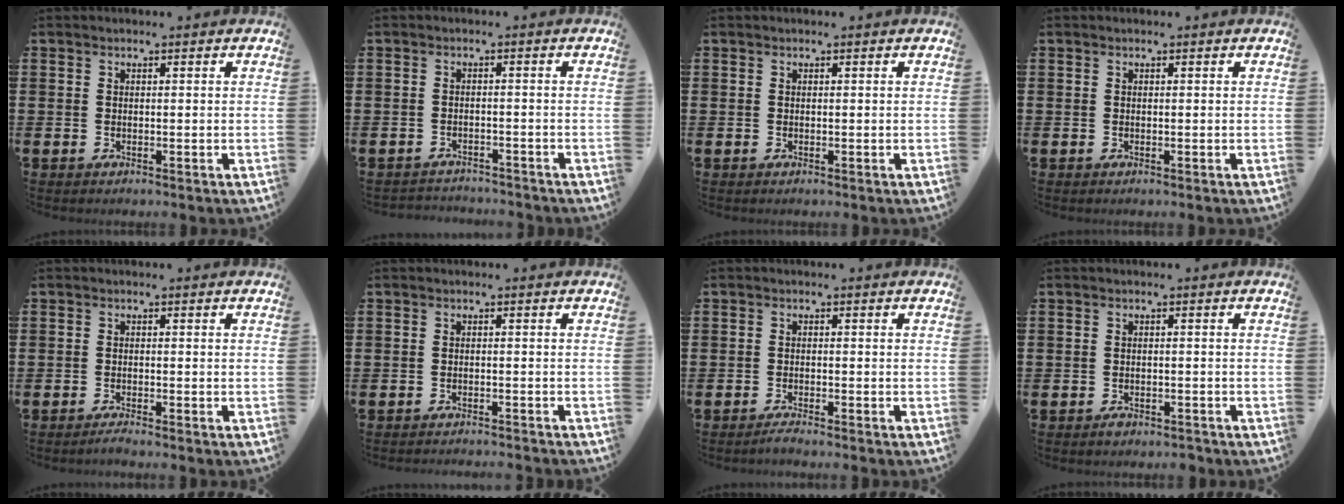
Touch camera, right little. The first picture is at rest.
{"total": 1.7, "force": [-1.7, 0.1, -0.3], "torque": [-0.001, 0.003, -0.039]}
{"total": 0.0}
{"total": 0.0}
{"total": 0.6, "force": [-0.6, 0.0, 0.3], "torque": [-0.007, -0.001, -0.011]}
{"total": 1.0, "force": [-0.9, -0.2, 0.0], "torque": [0.000, 0.001, -0.020]}
{"total": 0.8, "force": [-0.7, -0.1, 0.4], "torque": [-0.008, 0.001, -0.014]}
{"total": 0.9, "force": [-0.8, 0.3, 0.1], "torque": [-0.006, 0.002, -0.017]}